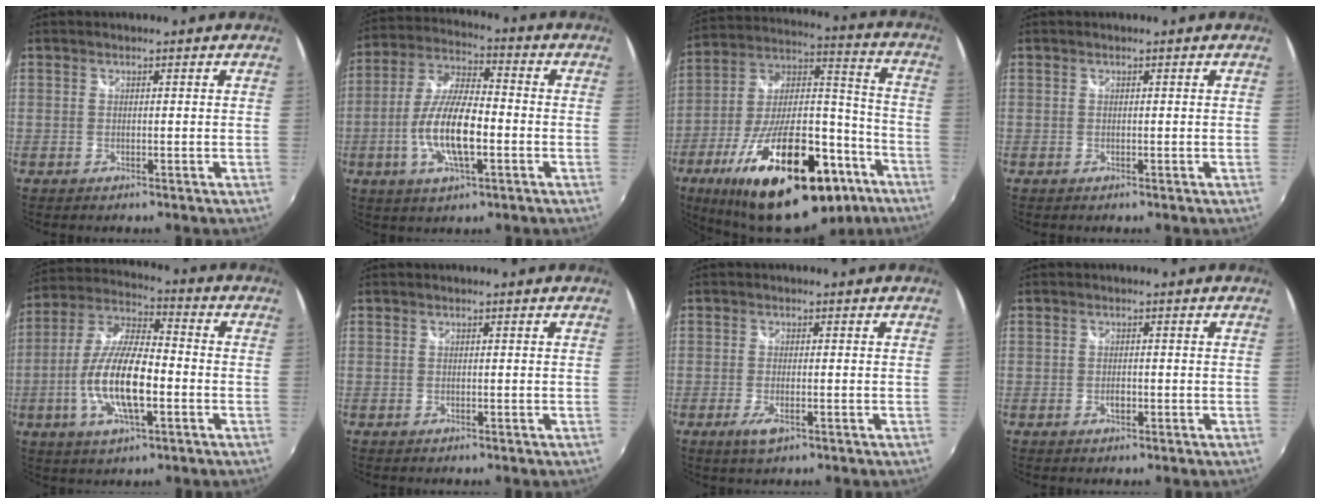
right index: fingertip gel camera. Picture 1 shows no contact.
{"total": 13.1, "force": [-3.4, 4.3, 11.9], "torque": [-0.245, -0.001, -0.066]}
{"total": 32.3, "force": [-18.2, 13.4, 23.1], "torque": [-0.393, 0.003, -0.268]}
{"total": 0.0}
{"total": 15.0, "force": [-3.8, 5.0, 13.7], "torque": [-0.277, -0.004, -0.073]}
{"total": 0.0}
{"total": 3.6, "force": [-1.6, 0.9, 3.1], "torque": [-0.063, -0.010, -0.027]}
{"total": 1.4, "force": [-0.4, 0.9, 1.0], "torque": [-0.018, 0.000, -0.009]}